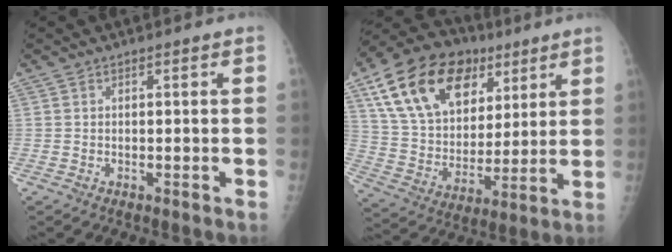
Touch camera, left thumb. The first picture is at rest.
{"total": 23.6, "force": [11.5, 15.3, 13.8], "torque": [-0.222, -0.013, 0.200]}